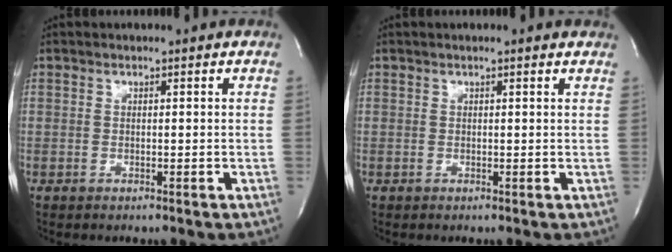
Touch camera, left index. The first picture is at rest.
{"total": 1.5, "force": [1.1, 0.2, 1.0], "torque": [-0.014, 0.008, 0.008]}